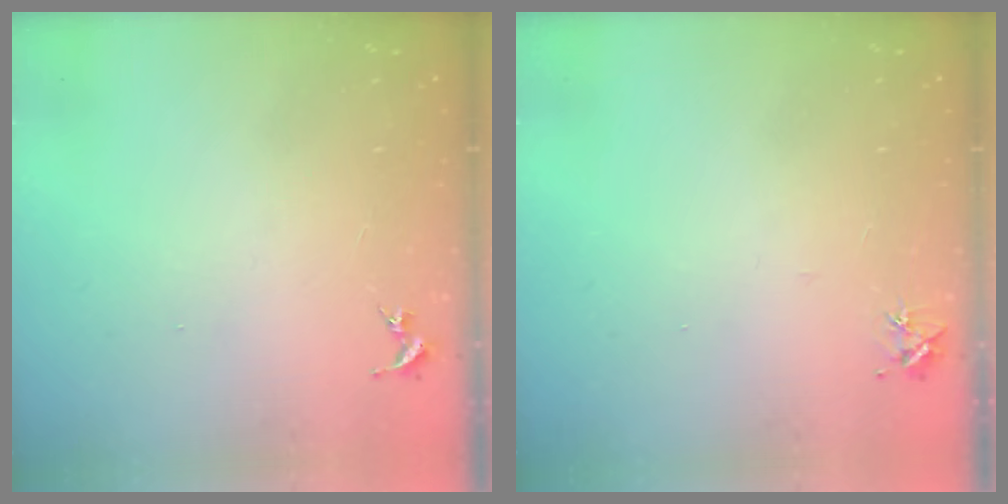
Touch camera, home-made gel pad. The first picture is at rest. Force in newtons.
{"total": 3.4, "press": 3.3, "slide": 0.5}